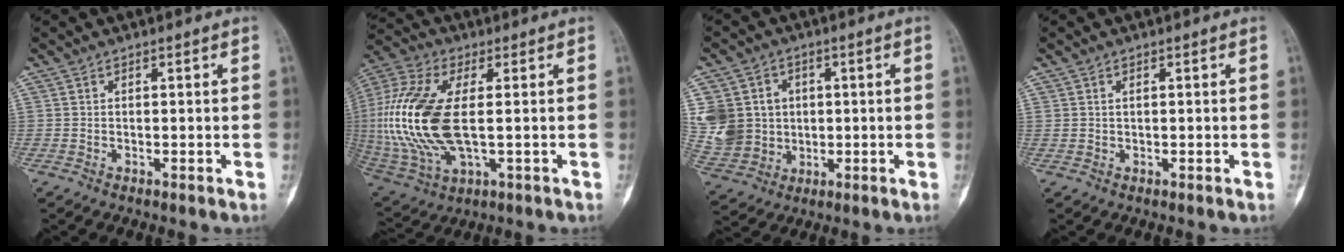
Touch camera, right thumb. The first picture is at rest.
{"total": 21.5, "force": [0.3, 10.5, 18.8], "torque": [-0.427, -0.006, 0.013]}
{"total": 13.9, "force": [1.5, 12.5, 5.8], "torque": [-0.099, 0.014, 0.048]}
{"total": 0.8, "force": [0.3, 0.6, 0.5], "torque": [-0.003, 0.002, 0.006]}